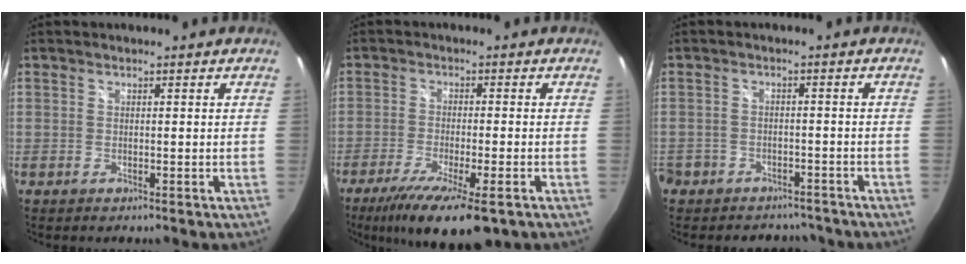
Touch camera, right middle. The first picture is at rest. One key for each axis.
{"total": 13.4, "fx": -8.6, "fy": 2.8, "fz": 9.9, "tx": -0.195, "ty": -0.045, "tz": -0.139}
{"total": 8.8, "fx": -6.2, "fy": 5.9, "fz": 1.6, "tx": -0.059, "ty": 0.024, "tz": -0.084}